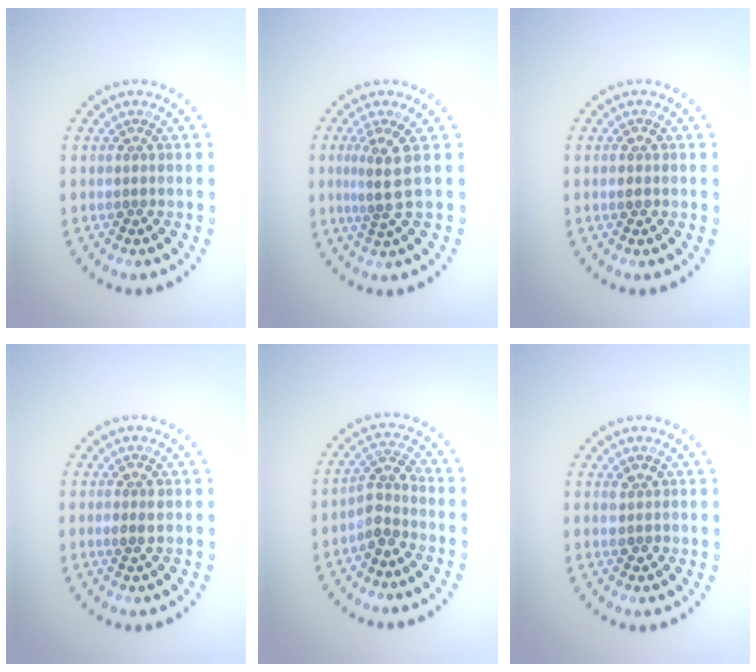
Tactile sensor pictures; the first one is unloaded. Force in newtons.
{"total": 2.8, "press": 2.0, "slide": 2.0}
{"total": 1.2, "press": 1.2, "slide": 0.1}
{"total": 1.4, "press": 1.4, "slide": 0.3}
{"total": 2.7, "press": 2.0, "slide": 1.8}
{"total": 1.5, "press": 1.5, "slide": 0.2}